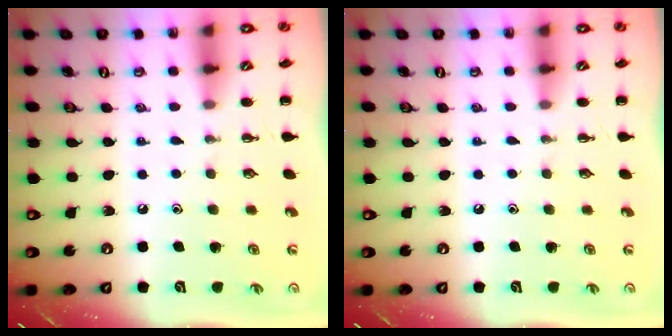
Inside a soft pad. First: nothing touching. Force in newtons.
{"total": 0.0}